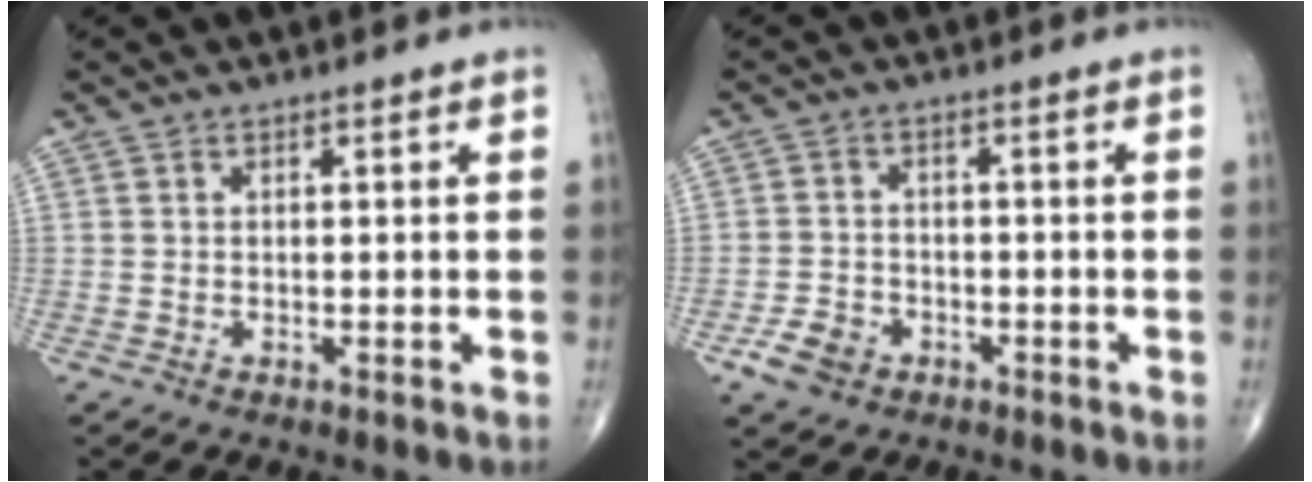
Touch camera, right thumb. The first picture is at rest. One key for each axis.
{"total": 4.7, "fx": -2.5, "fy": 3.5, "fz": 2.0, "tx": -0.029, "ty": 0.014, "tz": -0.042}